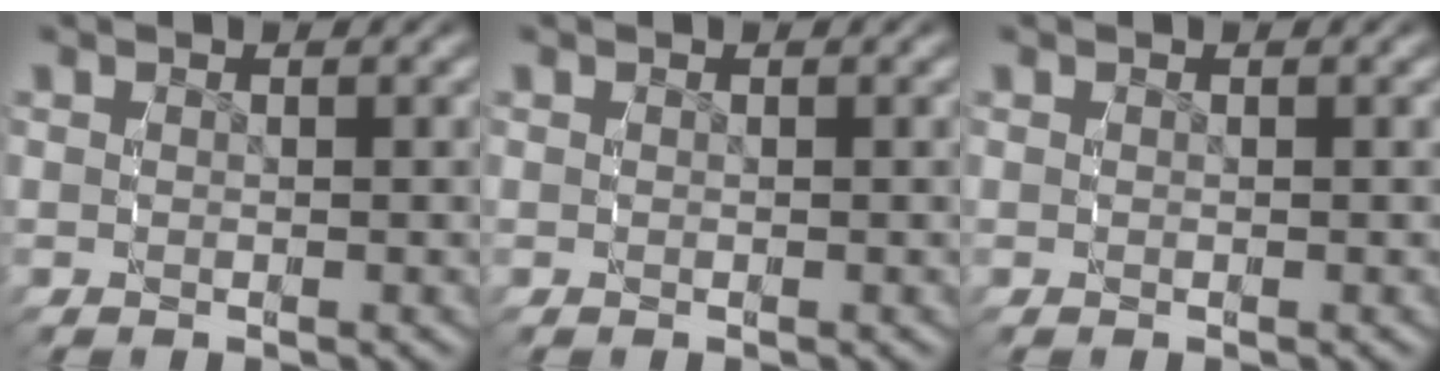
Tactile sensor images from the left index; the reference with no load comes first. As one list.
[{"total": 0.0}, {"total": 0.0}]